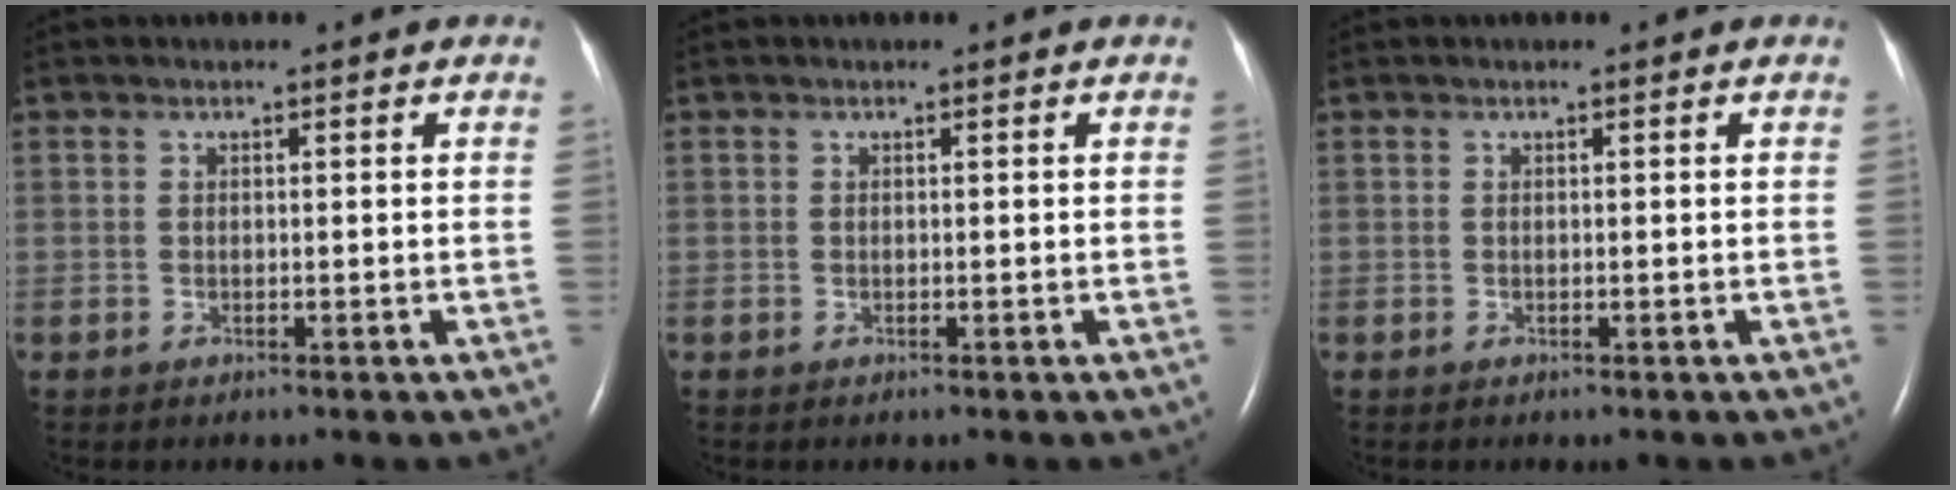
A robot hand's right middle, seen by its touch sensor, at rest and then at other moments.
{"total": 0.0}
{"total": 0.0}